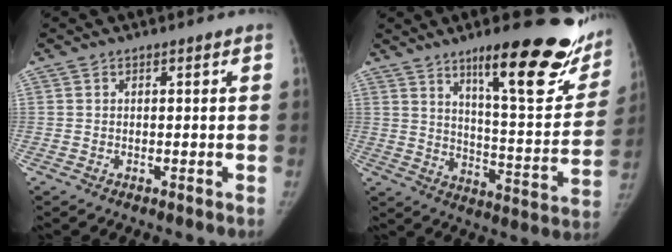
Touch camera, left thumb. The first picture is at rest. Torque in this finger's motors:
{"motor_torque": [1.02, -0.57, 1.49, -1.28, 0.38]}